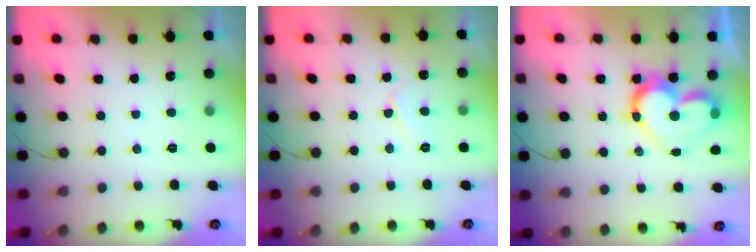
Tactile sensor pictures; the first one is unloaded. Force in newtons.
{"total": 4.6, "press": 4.5, "slide": 0.6}
{"total": 15.5, "press": 15.4, "slide": 1.3}